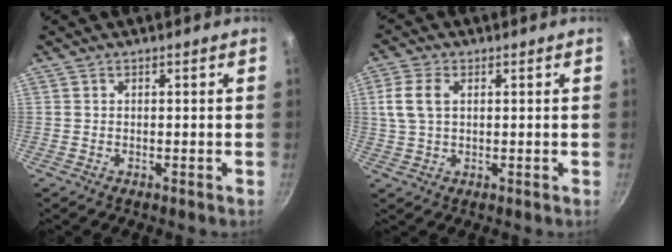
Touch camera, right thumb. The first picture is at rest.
{"total": 6.0, "force": [1.4, 3.6, 4.6], "torque": [-0.093, 0.008, 0.027]}